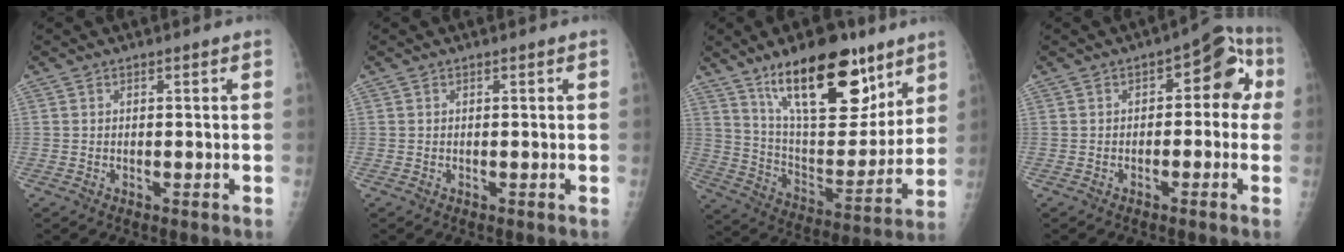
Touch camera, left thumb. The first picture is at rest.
{"total": 0.0}
{"total": 22.9, "force": [14.3, 9.5, 15.2], "torque": [-0.188, -0.068, 0.242]}
{"total": 8.7, "force": [0.1, 5.3, 7.0], "torque": [-0.039, 0.040, -0.012]}